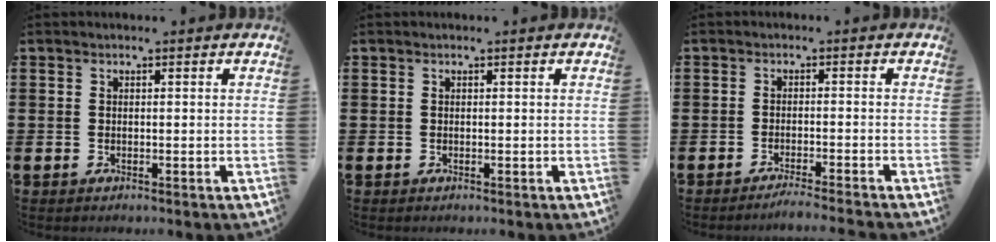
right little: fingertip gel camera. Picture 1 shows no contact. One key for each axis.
{"total": 0.0}
{"total": 1.7, "fx": -1.6, "fy": -0.3, "fz": 0.6, "tx": -0.008, "ty": 0.001, "tz": -0.030}